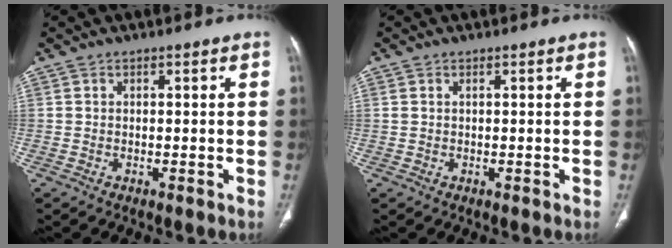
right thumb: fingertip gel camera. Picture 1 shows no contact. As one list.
[{"total": 0.8, "force": [0.4, 0.4, 0.6], "torque": [-0.020, 0.010, 0.013]}]